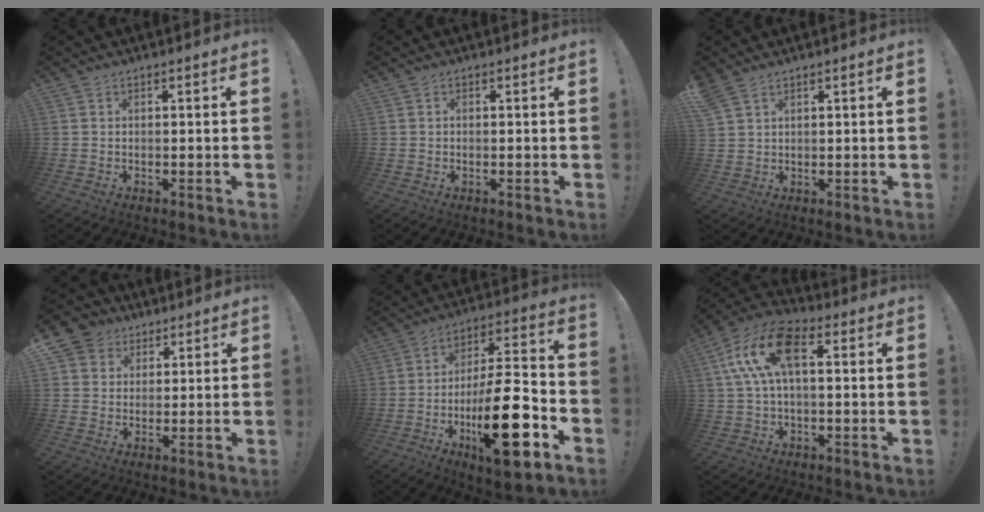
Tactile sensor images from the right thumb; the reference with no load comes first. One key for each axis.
{"total": 0.0}
{"total": 3.6, "fx": 2.7, "fy": 1.7, "fz": 1.6, "tx": -0.036, "ty": -0.009, "tz": 0.055}
{"total": 7.1, "fx": 3.2, "fy": 6.1, "fz": 1.4, "tx": -0.020, "ty": -0.017, "tz": 0.066}
{"total": 22.8, "fx": -7.8, "fy": 7.2, "fz": 20.1, "tx": -0.339, "ty": 0.047, "tz": -0.119}
{"total": 14.6, "fx": 3.5, "fy": 7.6, "fz": 12.0, "tx": -0.235, "ty": 0.007, "tz": 0.063}